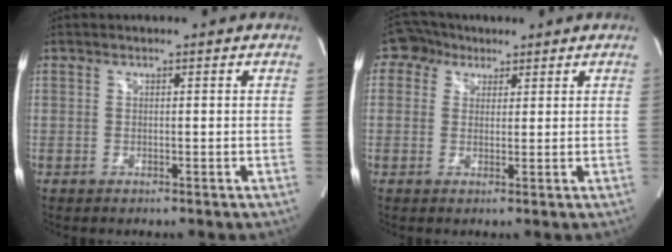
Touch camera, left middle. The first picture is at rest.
{"total": 4.6, "force": [2.4, 3.8, 1.0], "torque": [-0.027, 0.024, 0.044]}